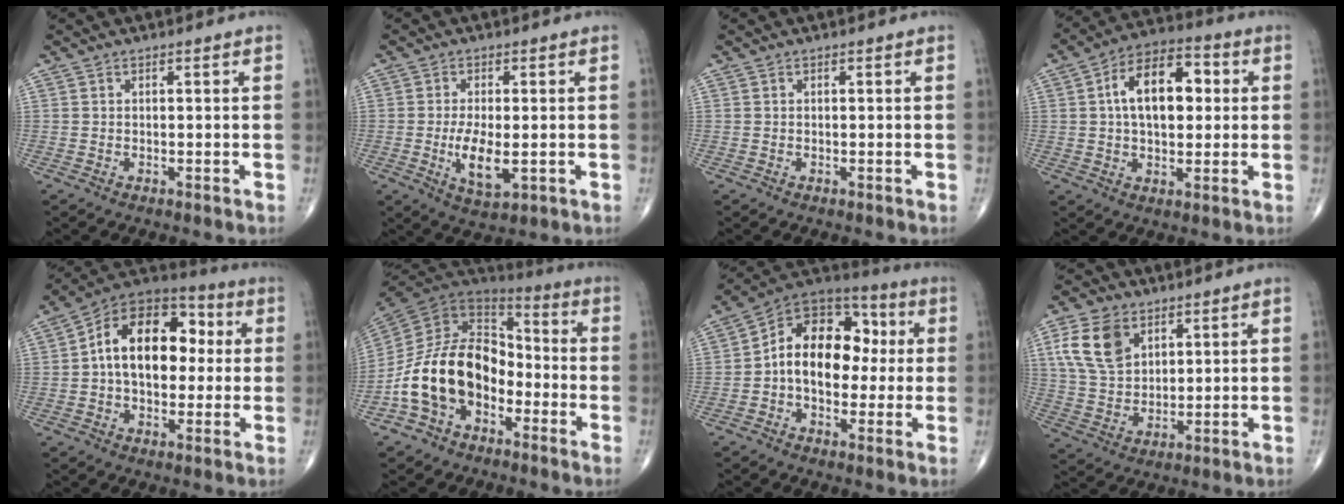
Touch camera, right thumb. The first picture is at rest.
{"total": 6.9, "force": [-1.1, 2.9, 6.2], "torque": [-0.116, -0.015, -0.014]}
{"total": 0.0}
{"total": 14.1, "force": [2.2, 8.2, 11.2], "torque": [-0.161, 0.020, 0.028]}
{"total": 18.0, "force": [1.8, 11.5, 13.7], "torque": [-0.185, 0.037, 0.020]}
{"total": 18.1, "force": [-5.8, 12.6, 11.7], "torque": [-0.195, 0.068, -0.114]}
{"total": 16.2, "force": [0.5, 11.0, 11.8], "torque": [-0.150, 0.043, -0.005]}
{"total": 11.3, "force": [4.9, 7.5, 6.8], "torque": [-0.117, -0.014, 0.099]}